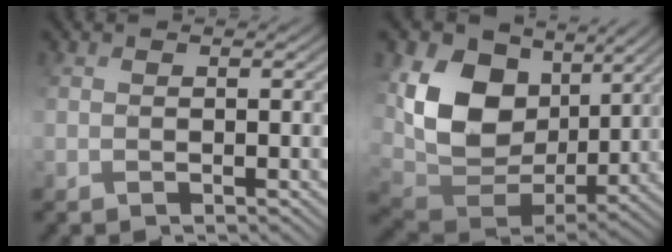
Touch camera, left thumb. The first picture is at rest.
{"total": 14.3, "force": [5.0, 10.3, 8.6], "torque": [-0.193, 0.008, 0.104]}